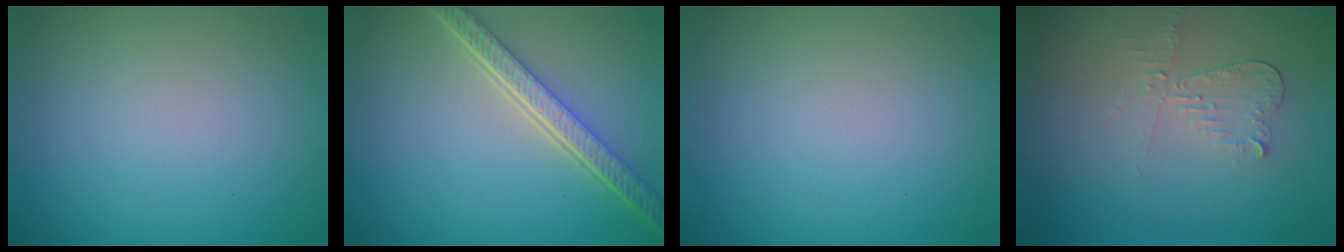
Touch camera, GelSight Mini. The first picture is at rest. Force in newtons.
{"total": 5.3, "press": 3.9, "slide": 3.5}
{"total": 0.0}
{"total": 2.1, "press": 2.0, "slide": 0.5}